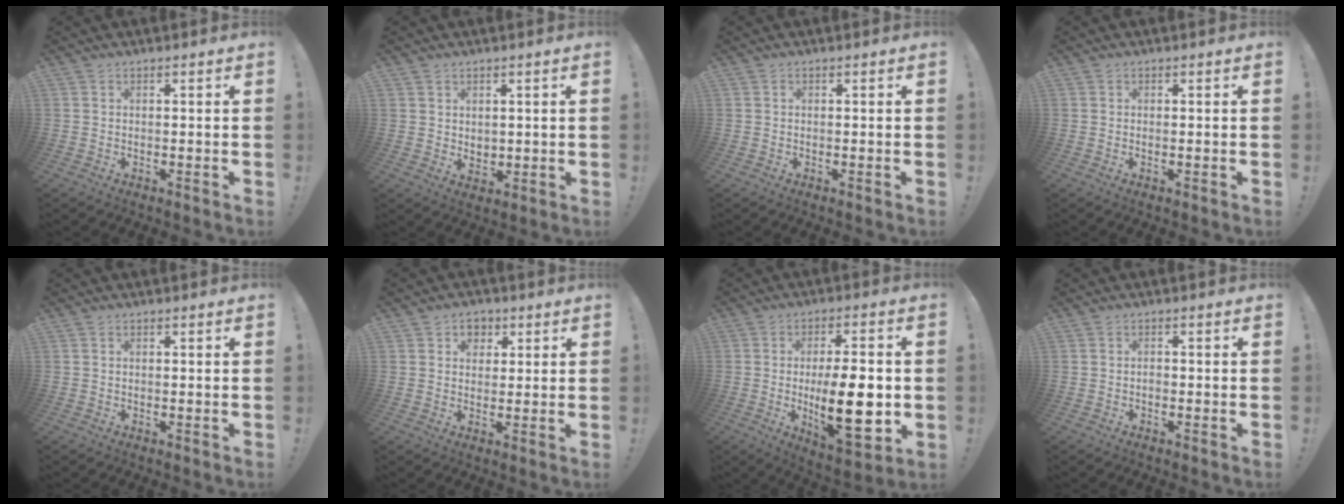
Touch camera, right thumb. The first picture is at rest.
{"total": 3.6, "force": [2.4, 2.6, 0.3], "torque": [0.000, -0.017, 0.045]}
{"total": 0.0}
{"total": 0.0}
{"total": 0.0}
{"total": 5.0, "force": [1.7, 4.3, 1.8], "torque": [-0.022, 0.000, 0.031]}
{"total": 18.7, "force": [-2.2, 6.7, 17.4], "torque": [-0.278, -0.012, -0.032]}
{"total": 1.1, "force": [-0.8, 0.6, 0.5], "torque": [-0.015, 0.005, -0.013]}